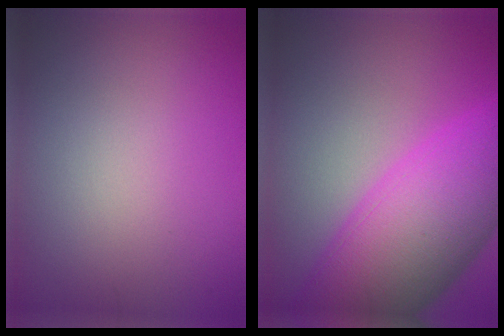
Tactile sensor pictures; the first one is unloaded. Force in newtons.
{"total": 13.3, "press": 13.3, "slide": 0.4}